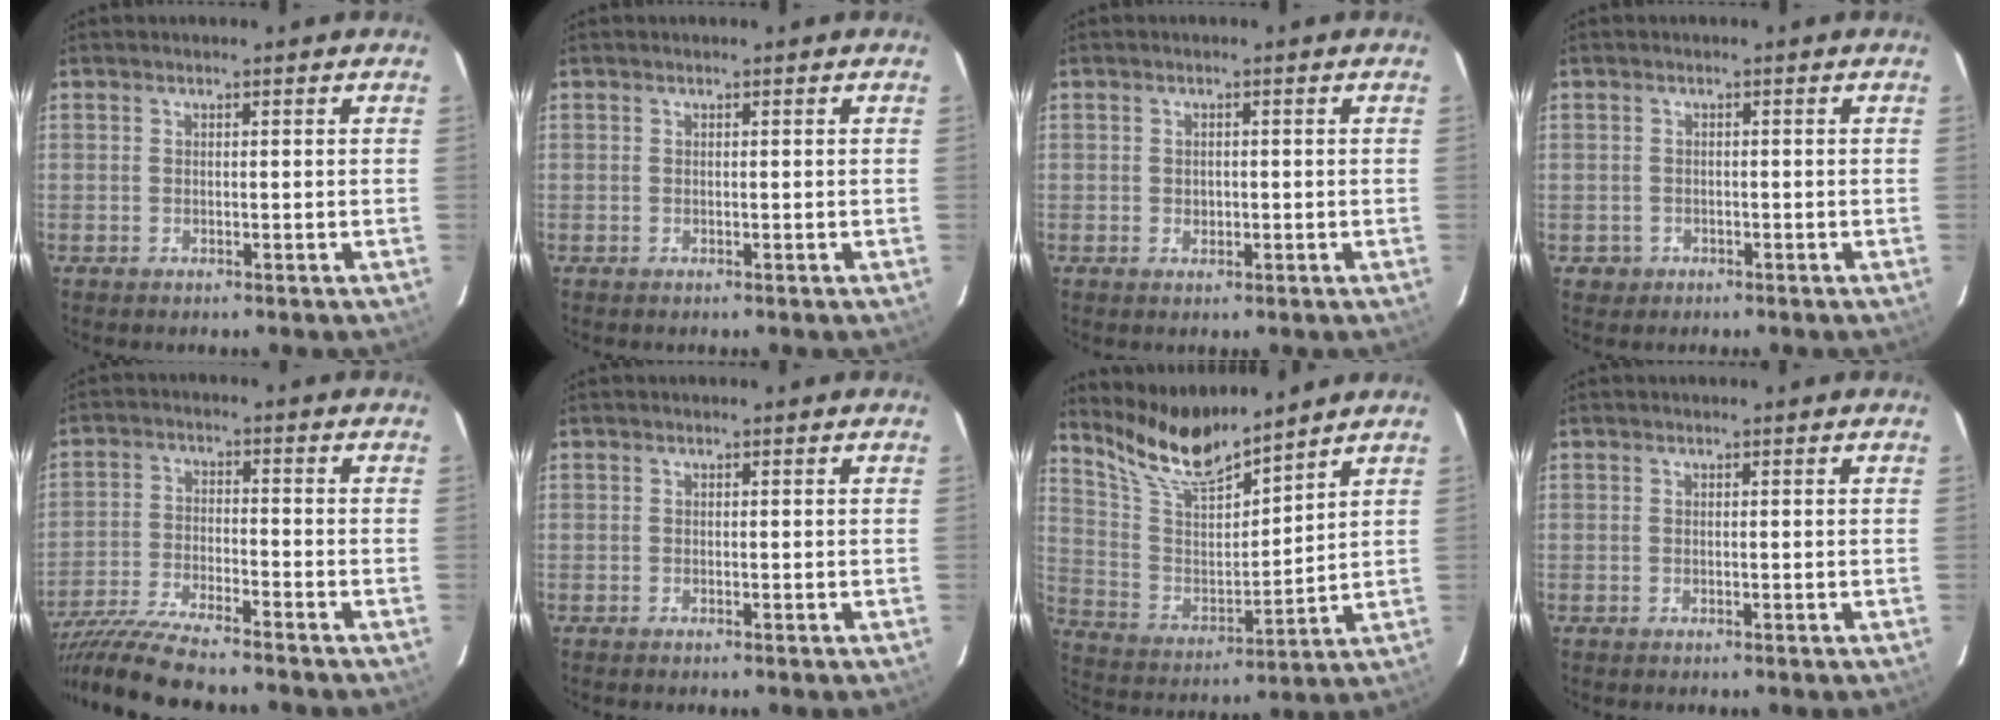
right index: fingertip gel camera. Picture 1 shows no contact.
{"total": 0.0}
{"total": 1.4, "force": [-0.2, 1.3, 0.4], "torque": [-0.005, 0.001, -0.001]}
{"total": 2.3, "force": [-0.8, 2.2, 0.2], "torque": [-0.009, 0.005, -0.007]}
{"total": 14.8, "force": [-13.1, 0.8, 6.9], "torque": [-0.156, -0.032, -0.236]}
{"total": 0.0}
{"total": 12.9, "force": [11.6, 1.7, 5.4], "torque": [-0.115, -0.011, 0.229]}
{"total": 0.0}